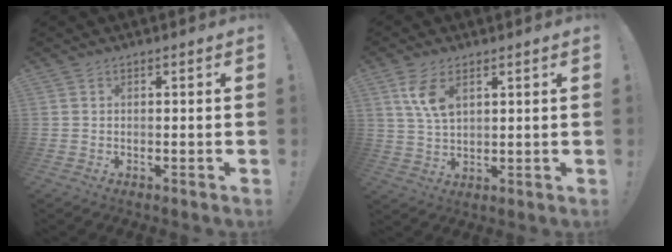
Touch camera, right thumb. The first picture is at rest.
{"total": 7.7, "force": [3.7, 3.9, 5.5], "torque": [-0.099, -0.016, 0.066]}